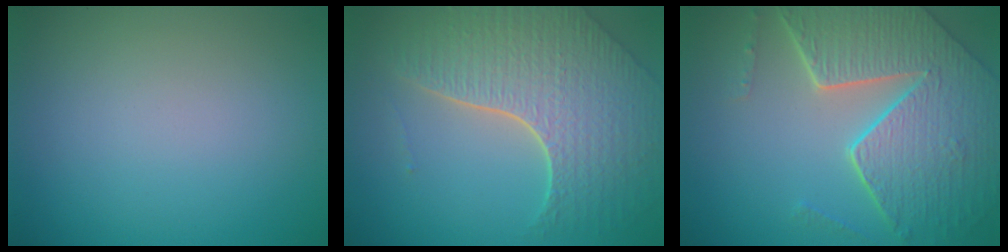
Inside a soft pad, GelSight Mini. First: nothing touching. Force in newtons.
{"total": 7.8, "press": 5.6, "slide": 5.4}
{"total": 8.2, "press": 5.9, "slide": 5.7}